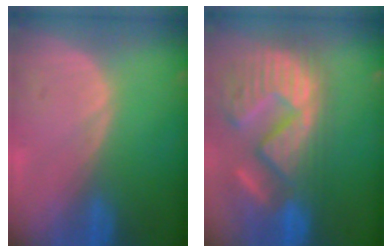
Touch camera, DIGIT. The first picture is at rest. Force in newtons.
{"total": 15.4, "press": 12.6, "slide": 8.8}